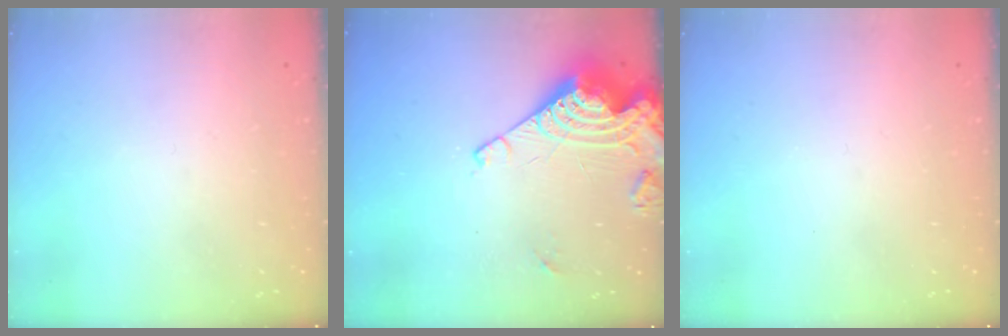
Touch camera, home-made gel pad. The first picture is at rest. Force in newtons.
{"total": 15.0, "press": 14.9, "slide": 1.2}
{"total": 0.0}